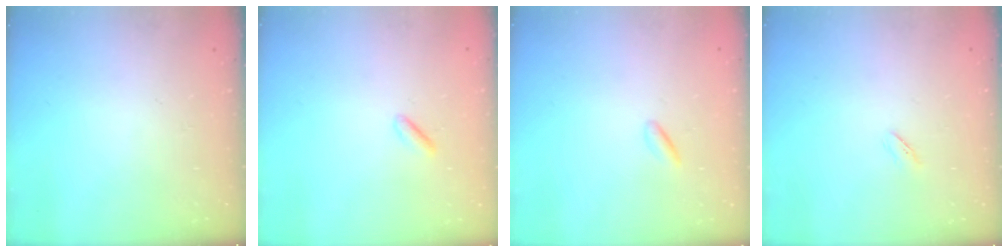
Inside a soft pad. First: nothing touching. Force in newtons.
{"total": 0.6, "press": 0.2, "slide": 0.6}
{"total": 0.7, "press": 0.5, "slide": 0.5}
{"total": 1.9, "press": 1.8, "slide": 0.6}